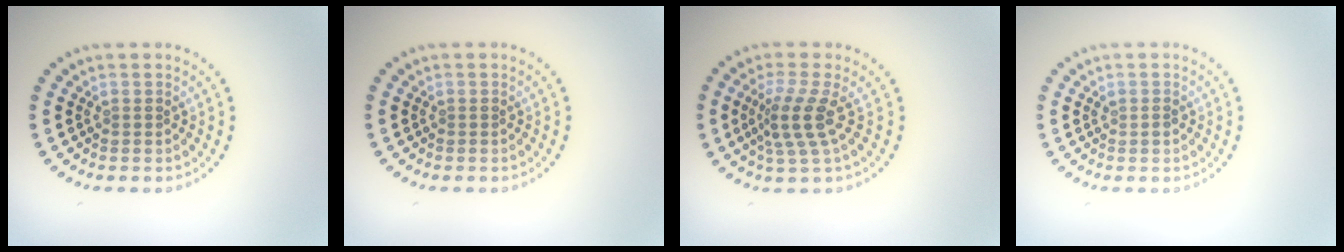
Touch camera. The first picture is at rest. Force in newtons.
{"total": 0.0}
{"total": 3.3, "press": 2.4, "slide": 2.3}
{"total": 0.6, "press": 0.6, "slide": 0.1}